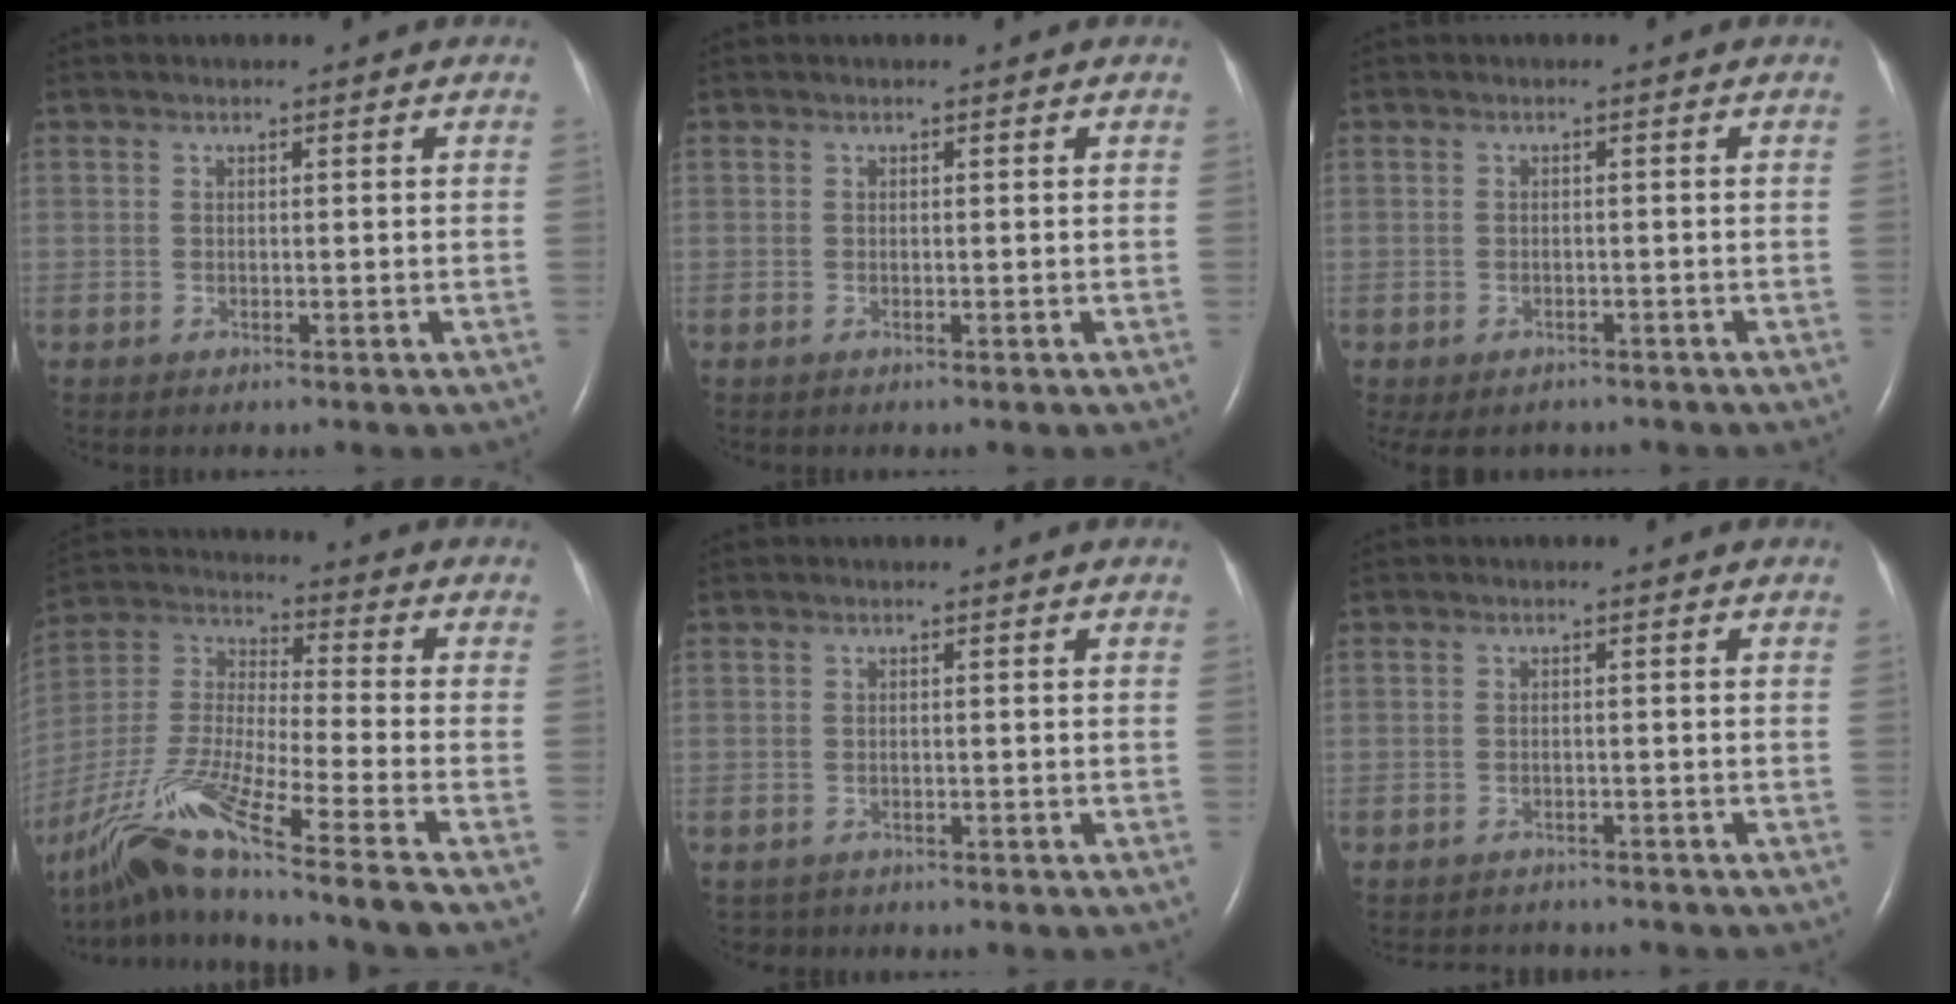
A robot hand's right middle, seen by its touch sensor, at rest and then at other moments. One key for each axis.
{"total": 0.0}
{"total": 5.5, "fx": -4.4, "fy": 3.0, "fz": 1.4, "tx": -0.019, "ty": 0.001, "tz": -0.055}
{"total": 22.6, "fx": -17.0, "fy": -0.9, "fz": 14.8, "tx": -0.324, "ty": -0.044, "tz": -0.318}
{"total": 1.7, "fx": -1.4, "fy": 0.9, "fz": -0.2, "tx": -0.005, "ty": -0.001, "tz": -0.023}
{"total": 4.3, "fx": -4.1, "fy": 1.3, "fz": 0.3, "tx": -0.005, "ty": -0.004, "tz": -0.056}